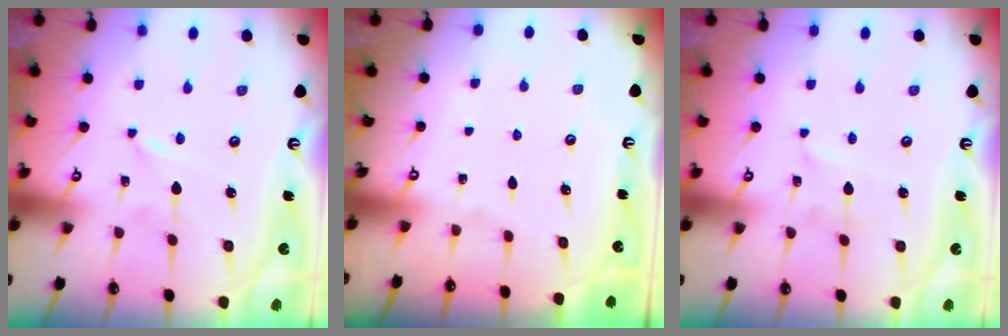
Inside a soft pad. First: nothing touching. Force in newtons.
{"total": 0.0}
{"total": 1.9, "press": 1.9, "slide": 0.3}